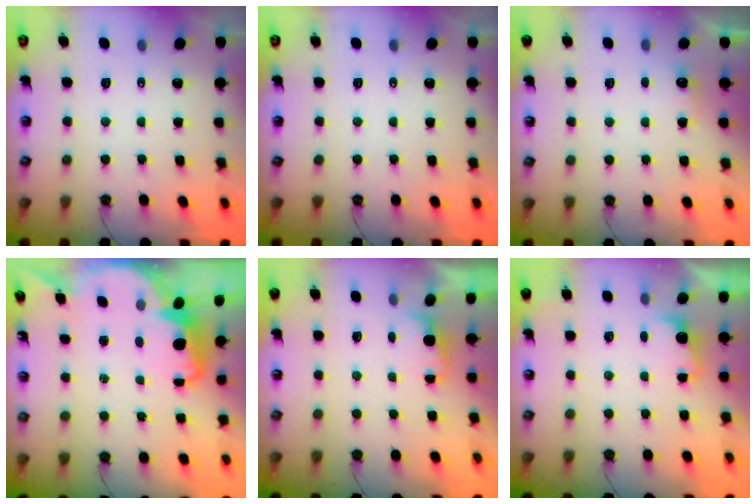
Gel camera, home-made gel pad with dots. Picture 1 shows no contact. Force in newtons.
{"total": 0.0}
{"total": 4.4, "press": 4.2, "slide": 1.2}
{"total": 3.8, "press": 3.8, "slide": 0.3}
{"total": 1.0, "press": 0.7, "slide": 0.7}
{"total": 2.8, "press": 2.6, "slide": 0.9}